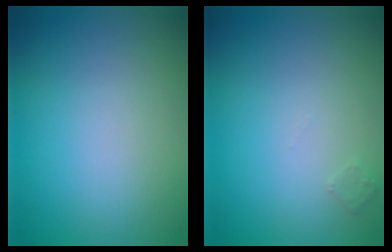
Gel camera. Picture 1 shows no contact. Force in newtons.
{"total": 0.7, "press": 0.7, "slide": 0.0}